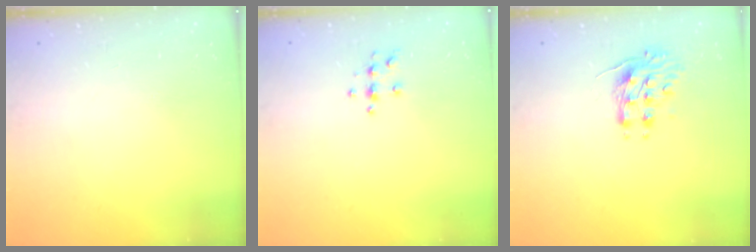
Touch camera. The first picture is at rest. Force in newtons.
{"total": 3.9, "press": 3.9, "slide": 0.6}
{"total": 8.4, "press": 8.3, "slide": 0.4}